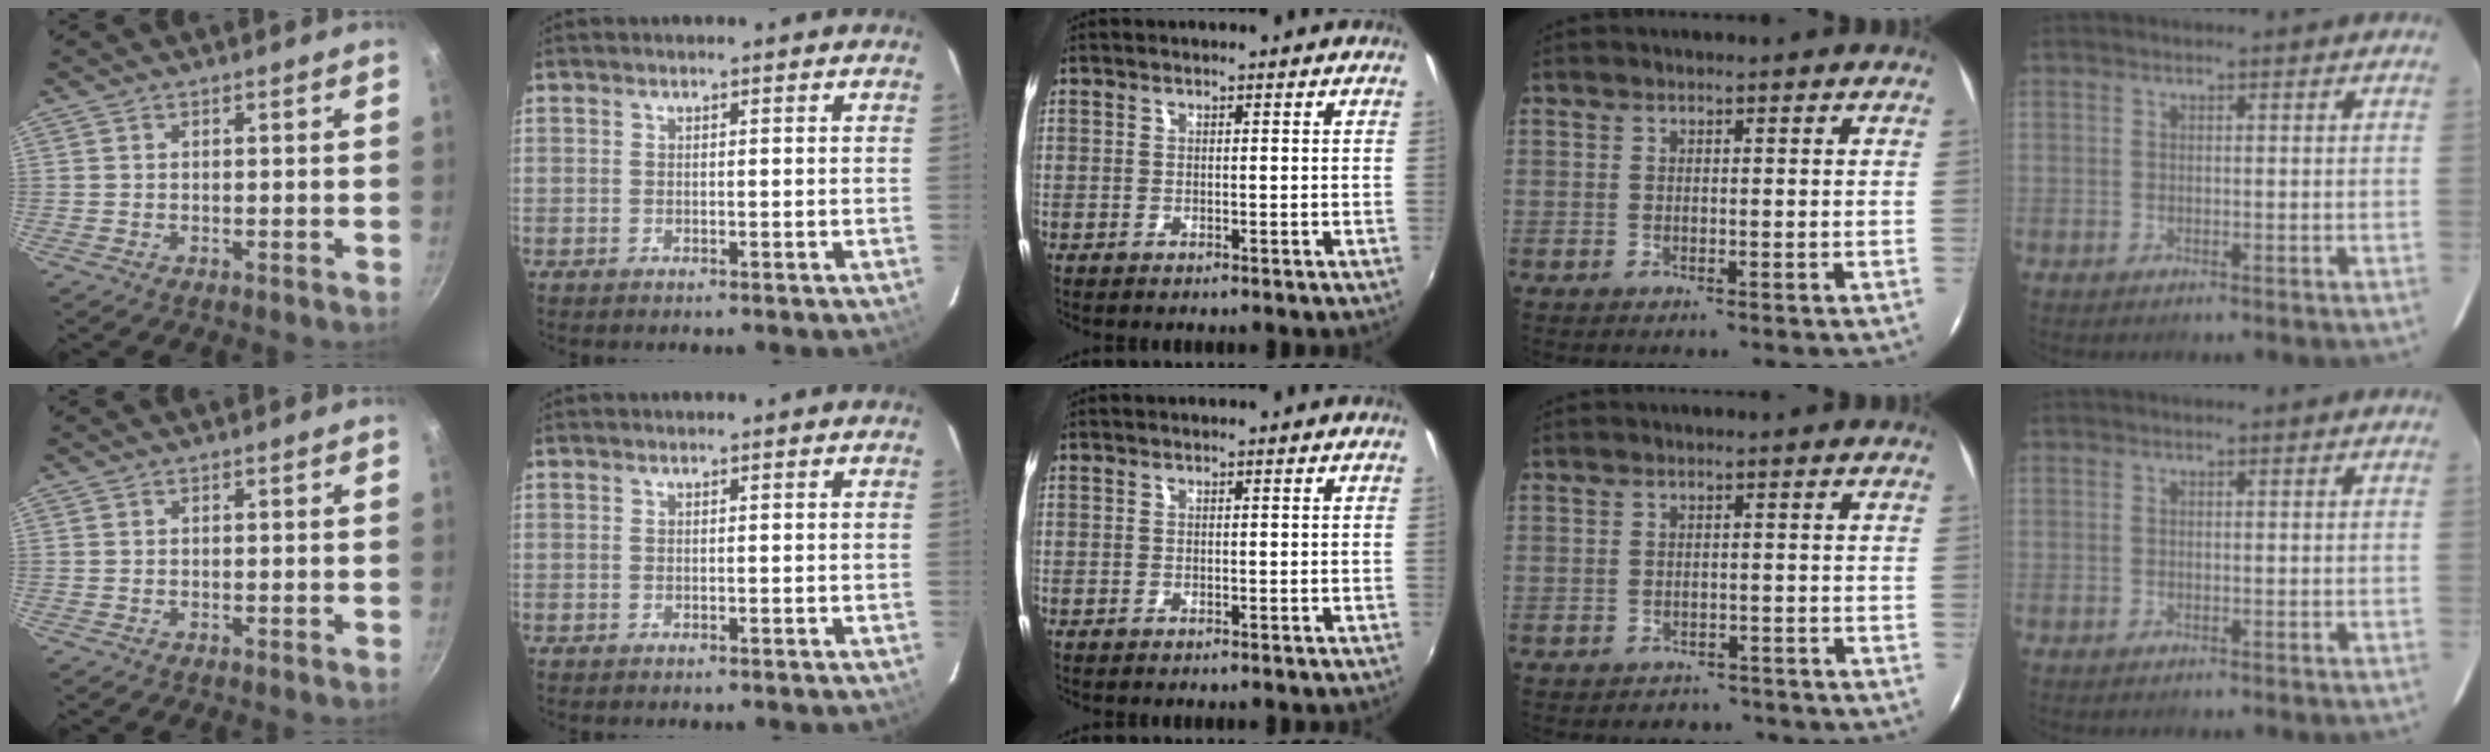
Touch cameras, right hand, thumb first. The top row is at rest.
{"ring": {"total": 4.7, "force": [-4.0, 2.5, 0.6], "torque": [-0.007, 0.013, -0.047]}}